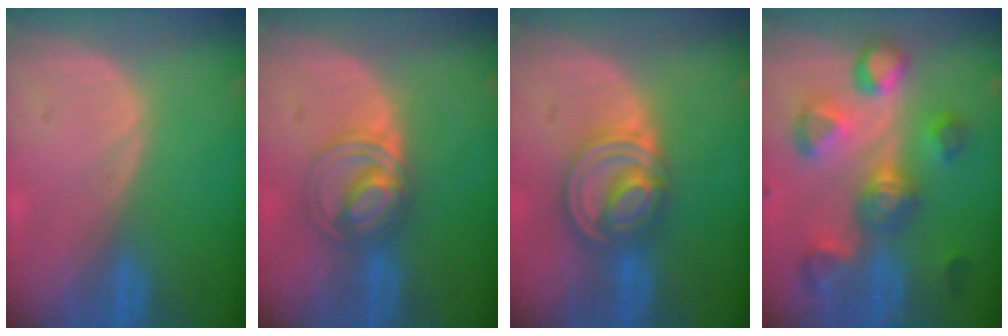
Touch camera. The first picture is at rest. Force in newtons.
{"total": 5.8, "press": 5.7, "slide": 0.7}
{"total": 8.1, "press": 7.0, "slide": 4.2}
{"total": 9.5, "press": 9.4, "slide": 1.2}